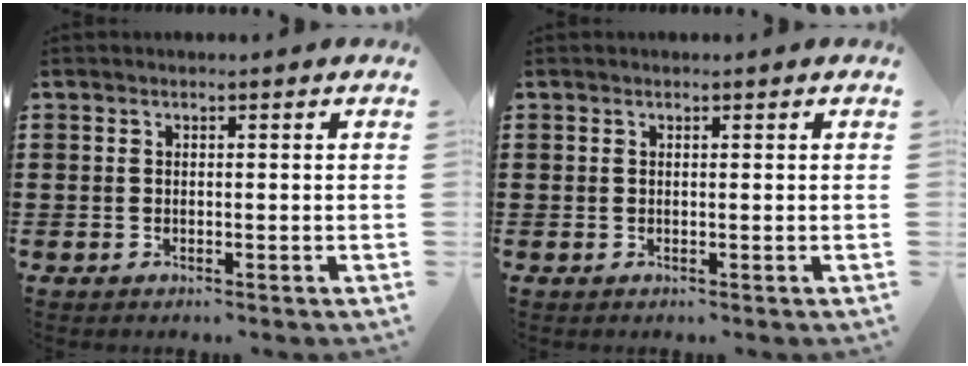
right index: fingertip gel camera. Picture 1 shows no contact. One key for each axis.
{"total": 0.0}